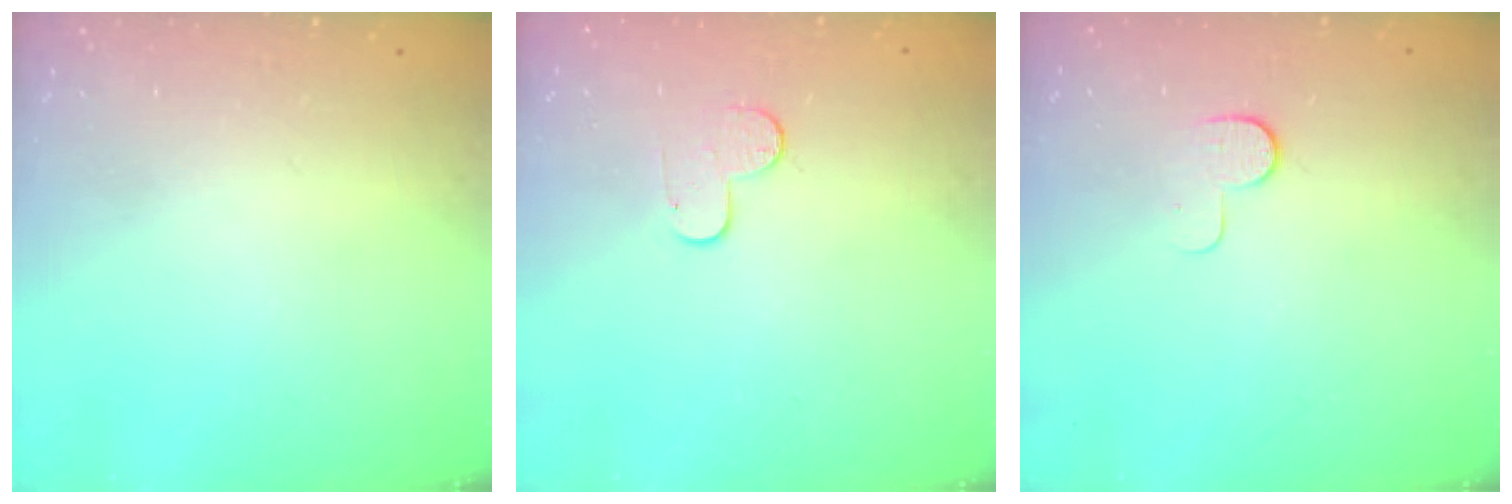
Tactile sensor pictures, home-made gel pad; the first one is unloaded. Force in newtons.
{"total": 7.1, "press": 7.1, "slide": 0.6}
{"total": 7.6, "press": 7.5, "slide": 0.7}